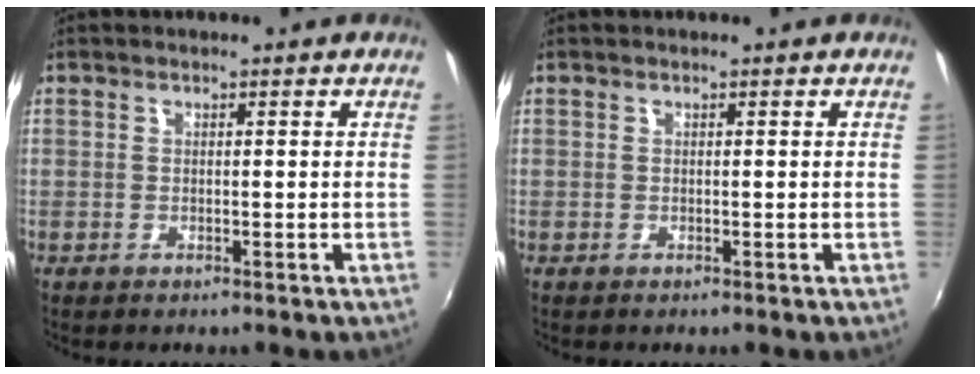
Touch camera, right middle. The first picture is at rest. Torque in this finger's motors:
{"motor_torque": [0.06, -0.02, 0.02, 0.00]}